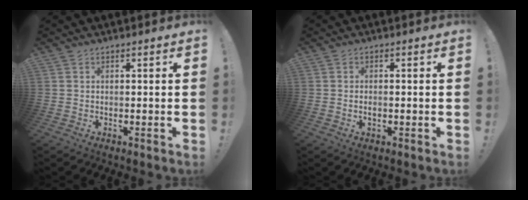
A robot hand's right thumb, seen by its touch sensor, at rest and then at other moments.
{"total": 1.3, "force": [-0.5, 0.6, 1.0], "torque": [-0.020, 0.002, -0.009]}